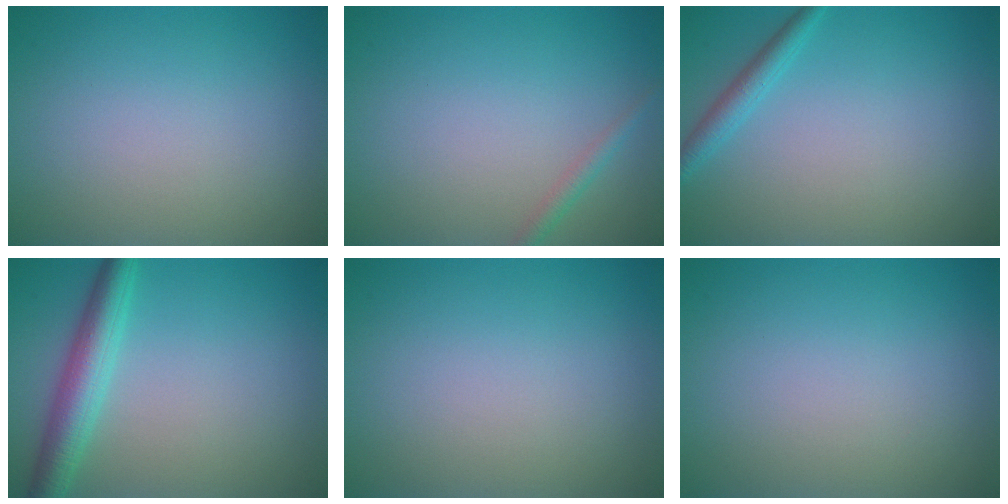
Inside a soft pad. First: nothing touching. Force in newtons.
{"total": 1.2, "press": 1.2, "slide": 0.0}
{"total": 1.8, "press": 1.8, "slide": 0.1}
{"total": 4.2, "press": 4.2, "slide": 0.1}
{"total": 0.0}
{"total": 0.0}